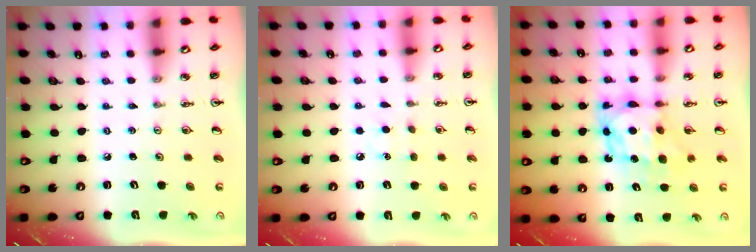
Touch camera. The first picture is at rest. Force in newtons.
{"total": 6.0, "press": 5.9, "slide": 0.7}
{"total": 7.1, "press": 7.1, "slide": 0.9}